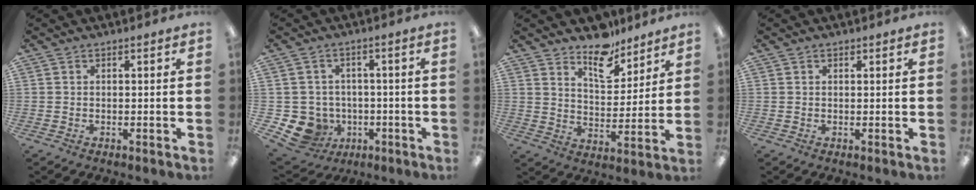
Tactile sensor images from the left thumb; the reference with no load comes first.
{"total": 7.9, "force": [-2.8, 7.1, 1.9], "torque": [-0.068, 0.008, -0.043]}
{"total": 11.4, "force": [9.1, 5.1, 4.6], "torque": [-0.056, -0.066, 0.162]}
{"total": 0.6, "force": [0.4, 0.4, 0.2], "torque": [0.003, -0.003, 0.005]}